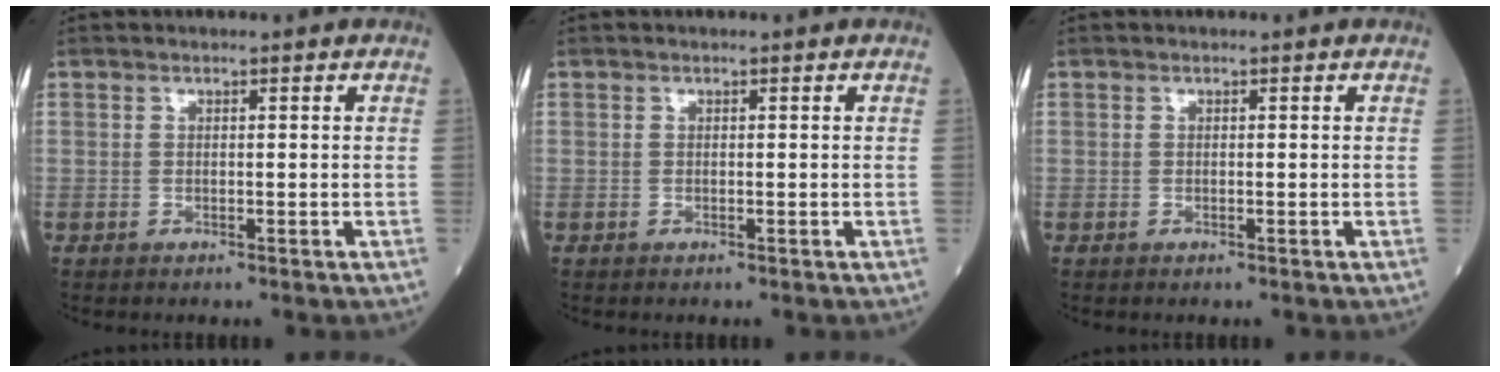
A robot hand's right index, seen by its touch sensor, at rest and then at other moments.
{"total": 0.0}
{"total": 0.0}